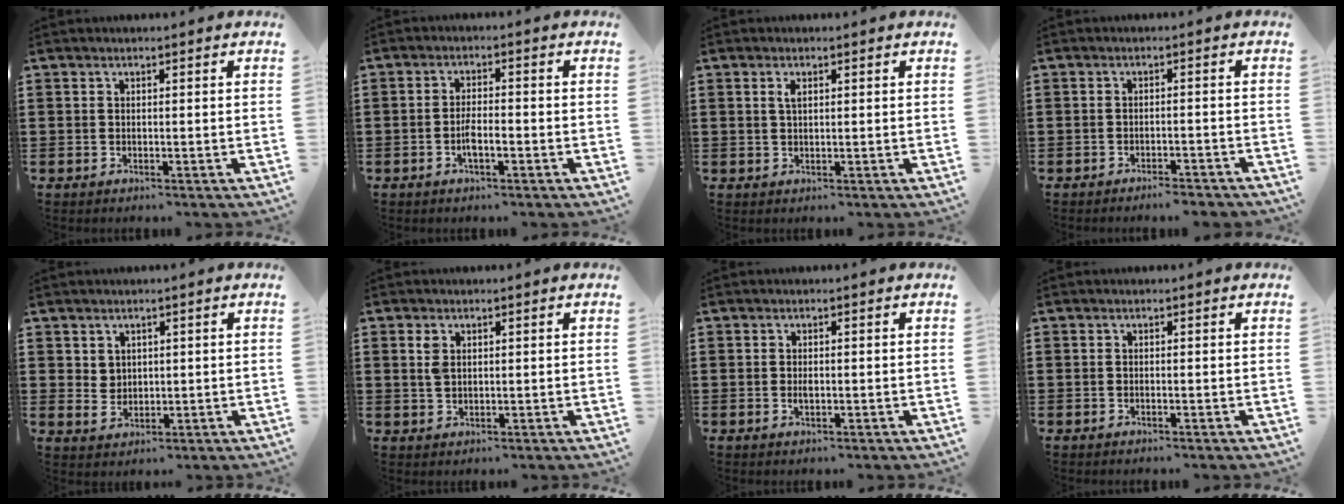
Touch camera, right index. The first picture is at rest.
{"total": 3.3, "force": [-1.2, 0.9, 2.9], "torque": [-0.059, 0.001, -0.024]}
{"total": 1.6, "force": [0.6, 0.7, 1.3], "torque": [-0.029, 0.005, 0.009]}
{"total": 2.2, "force": [-2.1, 0.0, 0.5], "torque": [-0.012, 0.000, -0.044]}
{"total": 2.4, "force": [1.5, 1.8, 0.2], "torque": [-0.005, 0.006, 0.026]}
{"total": 2.3, "force": [0.9, 1.3, 1.7], "torque": [-0.038, 0.004, 0.016]}
{"total": 1.1, "force": [-0.1, 0.6, 1.0], "torque": [-0.021, 0.002, -0.002]}
{"total": 0.0}